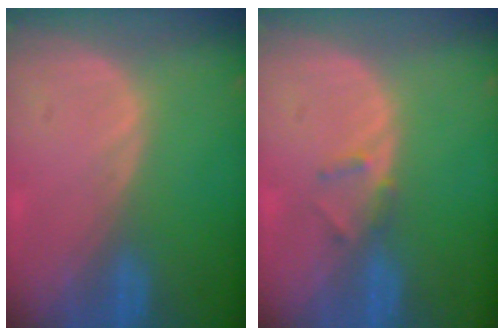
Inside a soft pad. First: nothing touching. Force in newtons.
{"total": 1.8, "press": 1.5, "slide": 0.9}